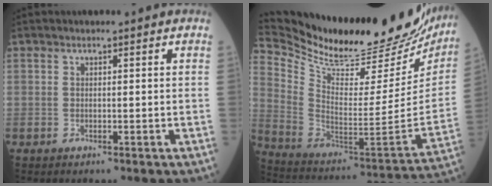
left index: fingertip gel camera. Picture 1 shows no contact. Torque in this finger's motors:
{"motor_torque": [0.90, -1.23, 0.11, 0.01]}